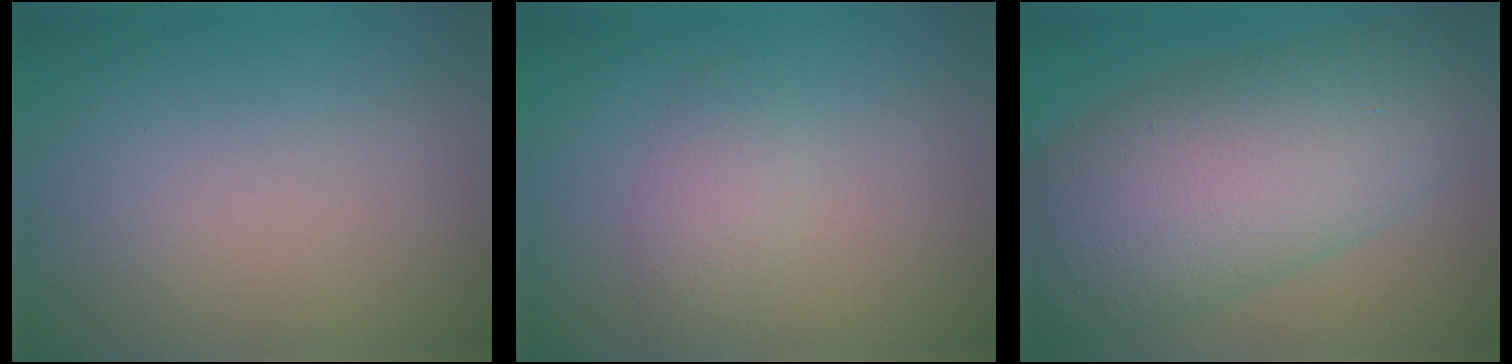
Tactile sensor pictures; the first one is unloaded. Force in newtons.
{"total": 2.2, "press": 2.2, "slide": 0.1}
{"total": 11.4, "press": 11.4, "slide": 0.5}